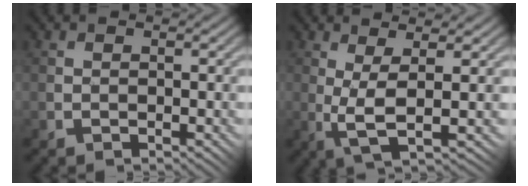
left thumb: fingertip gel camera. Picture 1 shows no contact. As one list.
[{"total": 3.3, "force": [1.3, -0.8, 3.0], "torque": [-0.071, 0.010, 0.023]}]